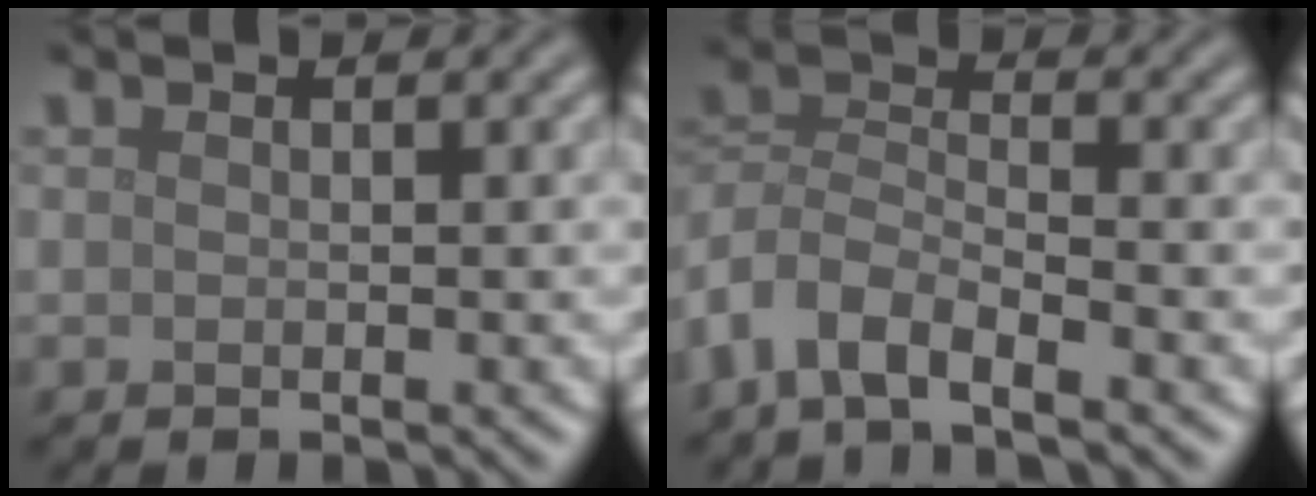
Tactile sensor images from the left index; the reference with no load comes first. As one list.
[{"total": 5.0, "force": [-3.5, 1.9, 2.9], "torque": [-0.056, -0.002, -0.079]}]